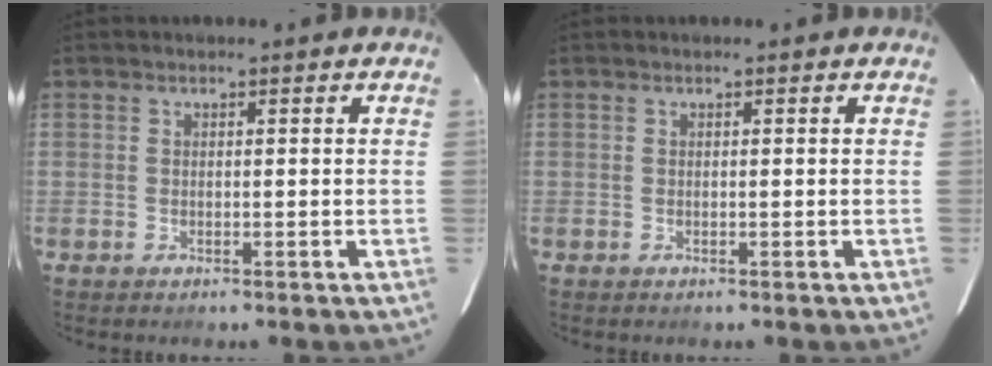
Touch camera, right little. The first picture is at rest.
{"total": 0.0}